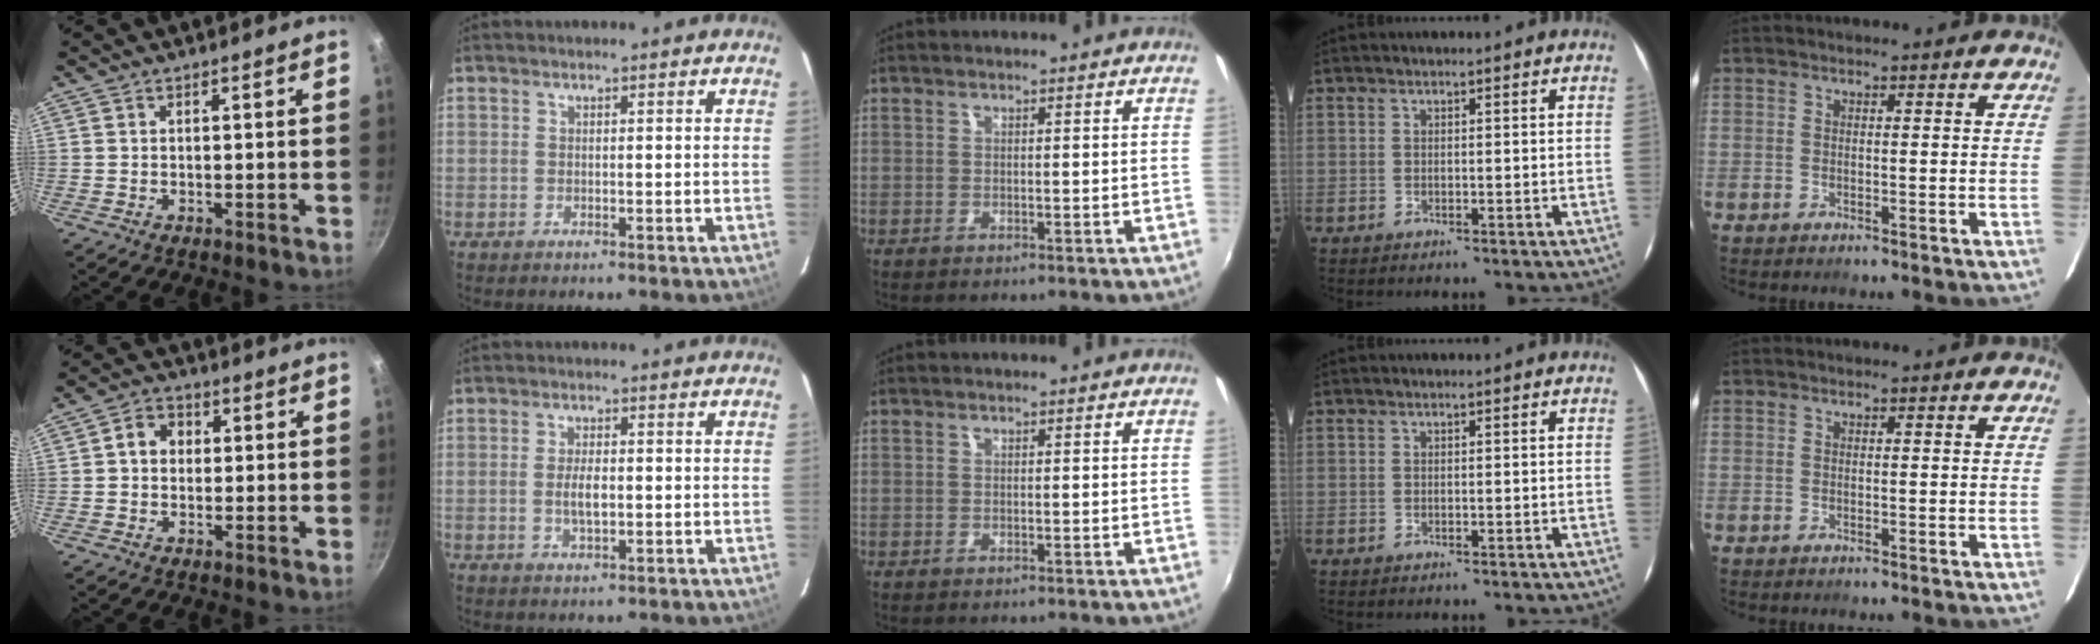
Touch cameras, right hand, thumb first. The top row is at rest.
{"thumb": {"total": 5.1, "force": [0.6, 4.2, 2.8], "torque": [-0.023, 0.011, 0.001]}, "index": {"total": 3.6, "force": [-0.4, 1.4, 3.3], "torque": [-0.063, -0.001, -0.006]}}